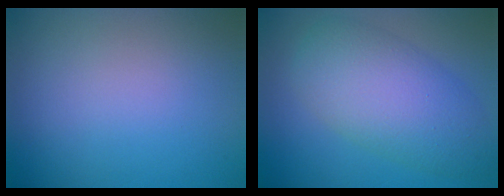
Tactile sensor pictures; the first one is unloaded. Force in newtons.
{"total": 7.3, "press": 7.3, "slide": 0.1}